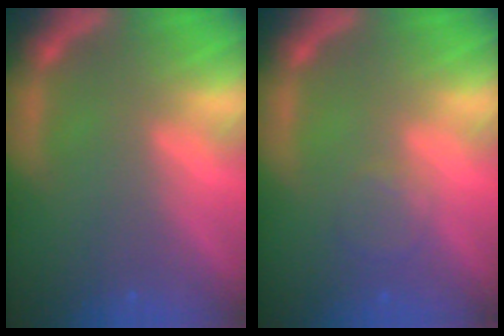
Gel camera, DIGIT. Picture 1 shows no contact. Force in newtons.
{"total": 2.0}